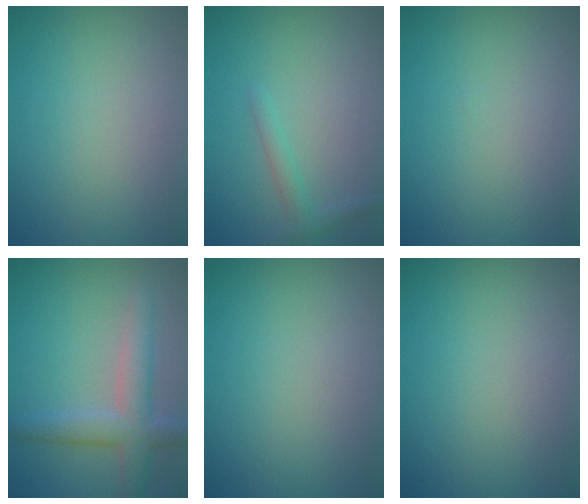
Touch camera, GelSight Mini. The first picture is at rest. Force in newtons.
{"total": 1.4, "press": 1.4, "slide": 0.1}
{"total": 0.0}
{"total": 4.4, "press": 4.4, "slide": 0.3}
{"total": 0.0}
{"total": 0.0}